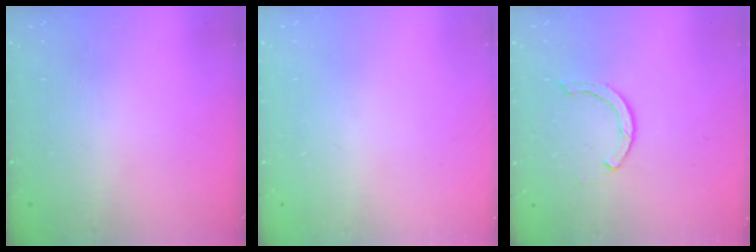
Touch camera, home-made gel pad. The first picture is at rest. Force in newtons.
{"total": 0.0}
{"total": 2.6, "press": 2.6, "slide": 0.1}